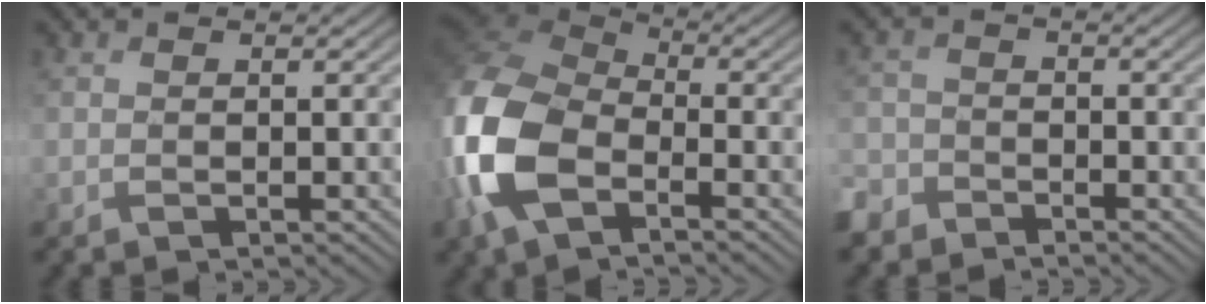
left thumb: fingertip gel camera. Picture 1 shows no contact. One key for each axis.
{"total": 13.0, "fx": -4.5, "fy": 7.2, "fz": 9.8, "tx": -0.267, "ty": -0.010, "tz": -0.096}
{"total": 3.8, "fx": -3.0, "fy": 2.2, "fz": 0.7, "tx": -0.023, "ty": -0.002, "tz": -0.072}